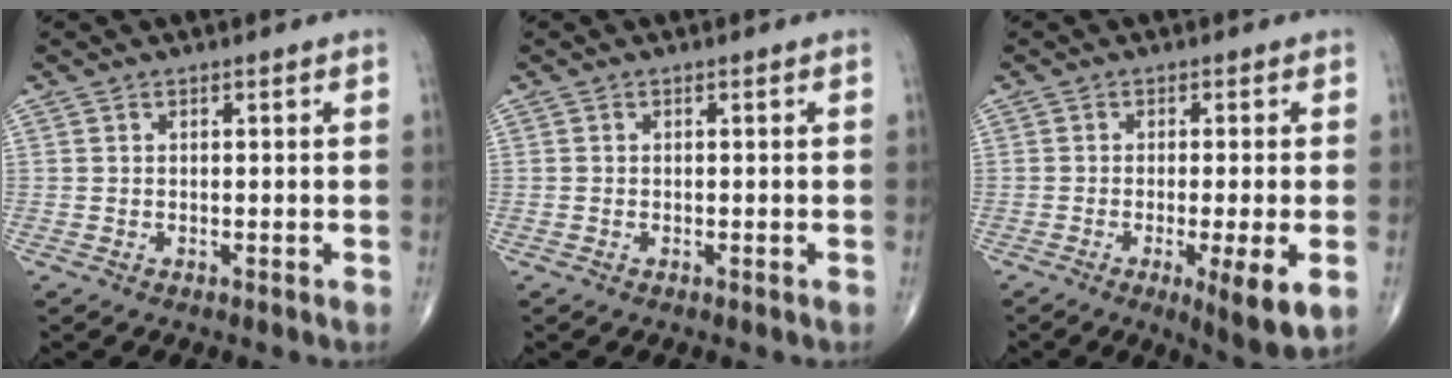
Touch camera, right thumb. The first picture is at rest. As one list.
[{"total": 0.0}, {"total": 8.0, "force": [-2.4, 1.1, 7.5], "torque": [-0.114, -0.015, -0.036]}]